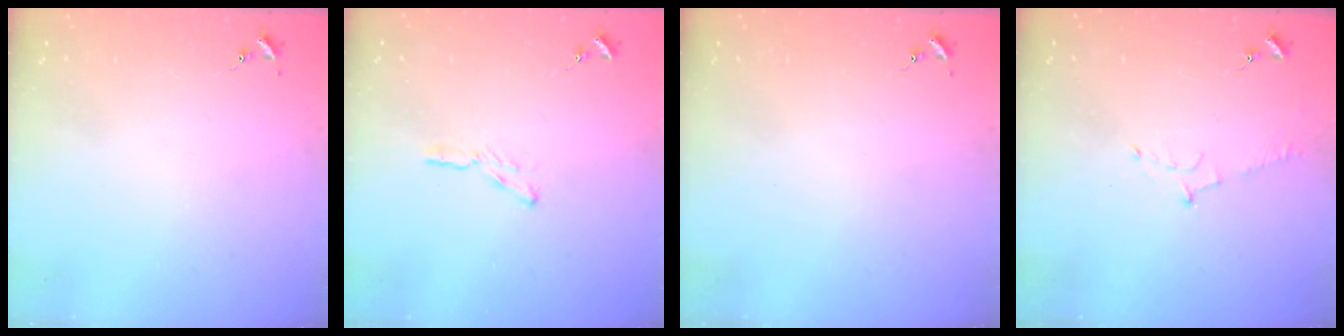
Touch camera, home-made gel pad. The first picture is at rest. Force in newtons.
{"total": 4.0, "press": 4.0, "slide": 0.4}
{"total": 0.0}
{"total": 5.7, "press": 5.7, "slide": 0.6}